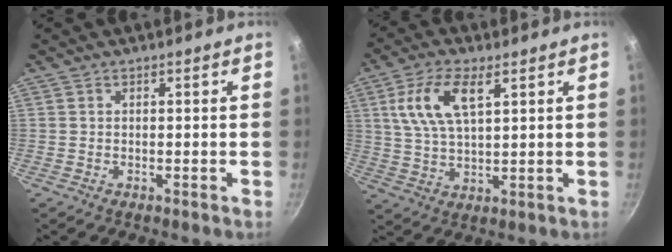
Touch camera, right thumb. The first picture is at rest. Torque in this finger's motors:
{"motor_torque": [-0.75, 1.11, 1.15, 0.39, 0.32]}